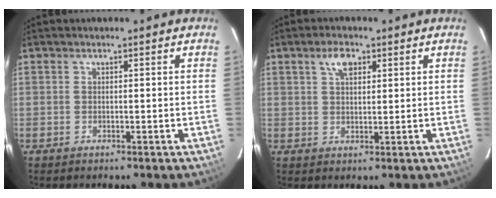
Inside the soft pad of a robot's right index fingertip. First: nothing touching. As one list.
[{"total": 3.8, "force": [2.0, 2.0, 2.6], "torque": [-0.047, 0.010, 0.037]}]